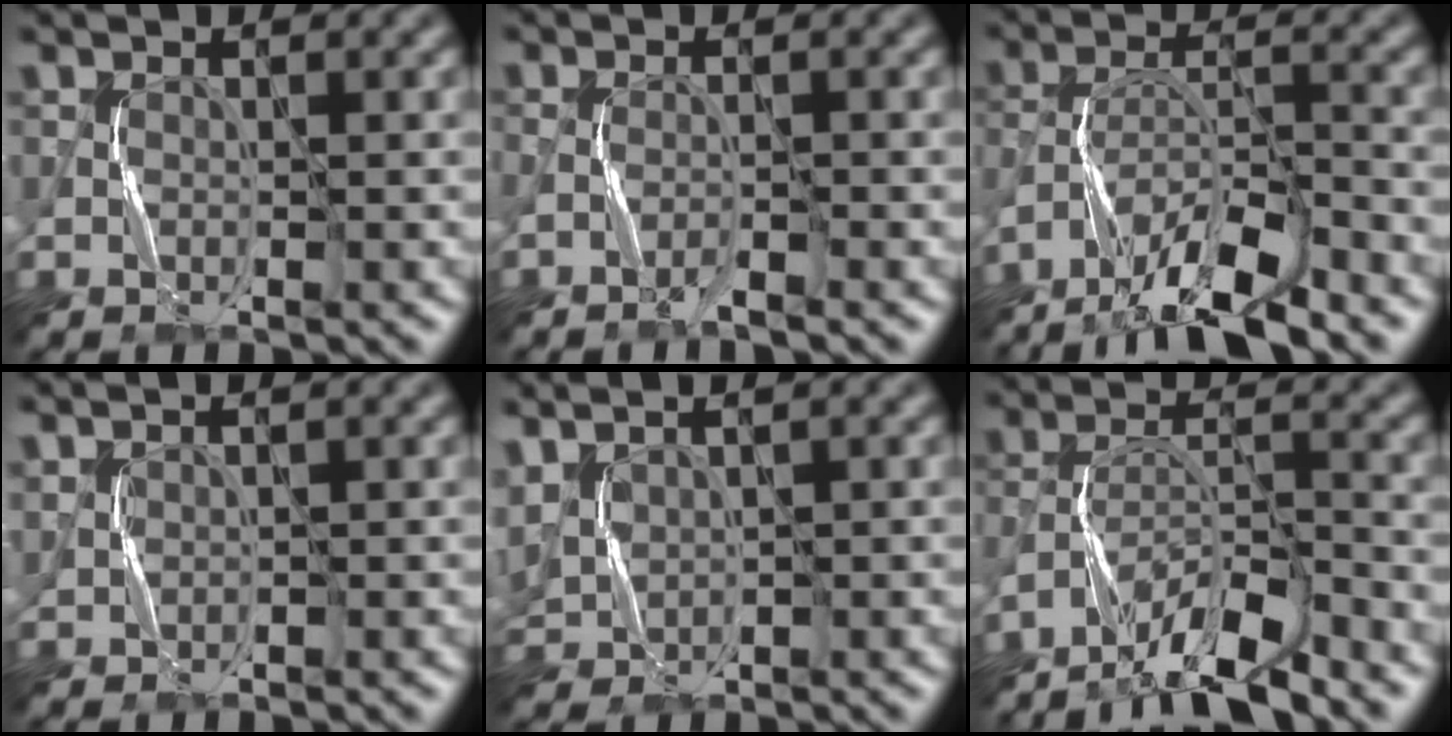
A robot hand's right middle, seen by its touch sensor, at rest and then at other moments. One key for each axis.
{"total": 1.4, "fx": -0.9, "fy": 0.1, "fz": 1.1, "tx": -0.024, "ty": 0.003, "tz": -0.024}
{"total": 9.4, "fx": -7.5, "fy": 1.9, "fz": 5.5, "tx": -0.099, "ty": 0.007, "tz": -0.136}
{"total": 1.0, "fx": 0.5, "fy": 0.6, "fz": 0.5, "tx": -0.009, "ty": 0.004, "tz": 0.012}
{"total": 3.7, "fx": 1.2, "fy": 2.4, "fz": 2.6, "tx": -0.070, "ty": 0.007, "tz": 0.028}
{"total": 7.9, "fx": -6.5, "fy": 1.3, "fz": 4.4, "tx": -0.075, "ty": 0.005, "tz": -0.121}